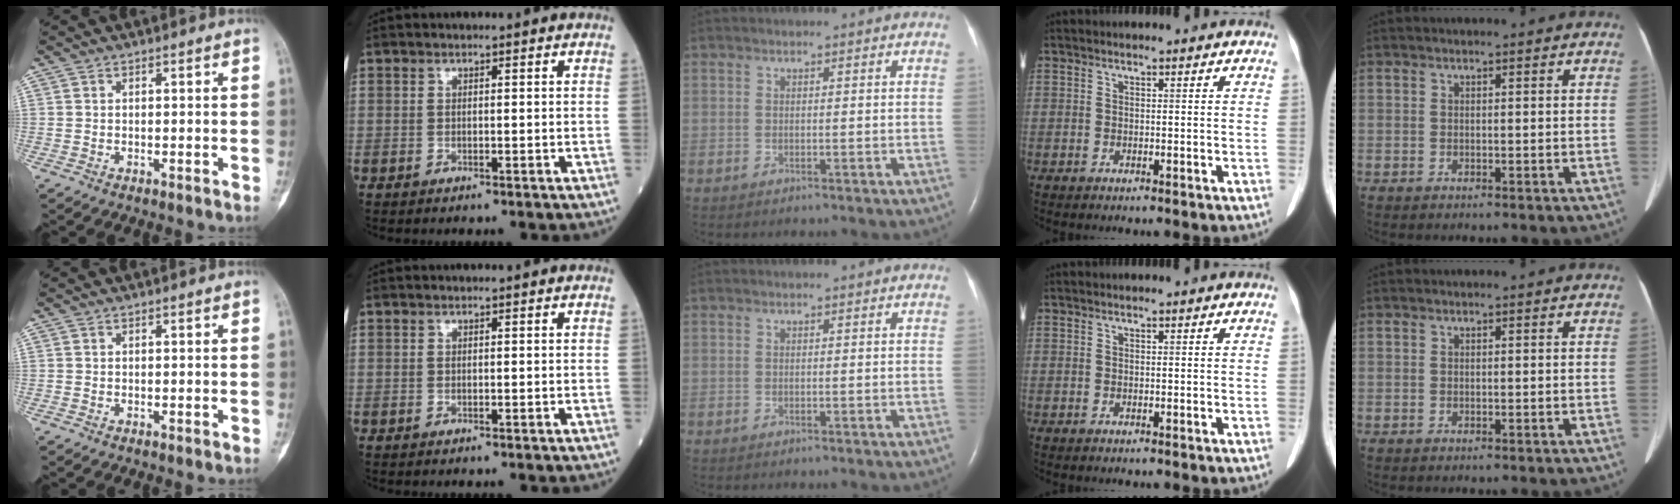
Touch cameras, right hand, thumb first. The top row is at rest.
{}